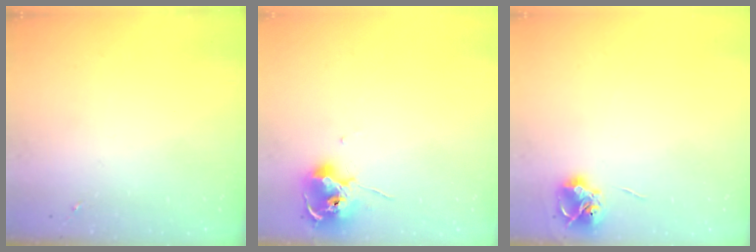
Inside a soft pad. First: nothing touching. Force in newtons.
{"total": 10.3, "press": 10.3, "slide": 0.9}
{"total": 7.3, "press": 7.3, "slide": 0.6}